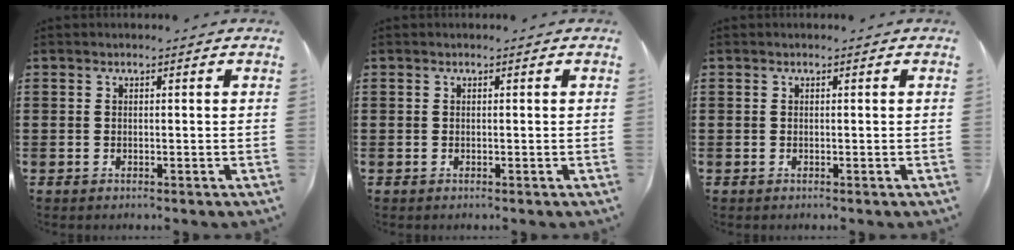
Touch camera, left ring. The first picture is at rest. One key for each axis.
{"total": 0.0}
{"total": 0.0}